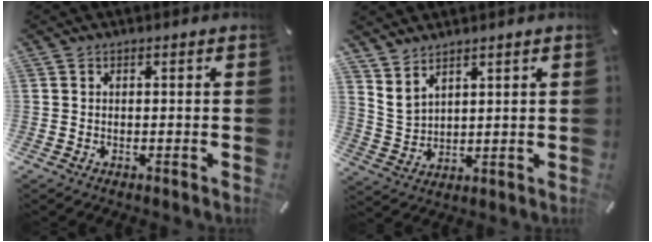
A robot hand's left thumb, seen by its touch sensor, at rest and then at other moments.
{"total": 4.2, "force": [3.6, 2.0, 0.8], "torque": [-0.029, -0.017, 0.069]}